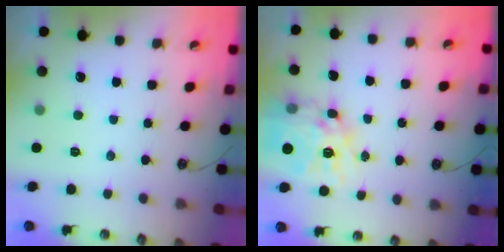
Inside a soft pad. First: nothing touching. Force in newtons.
{"total": 16.7, "press": 16.7, "slide": 1.7}